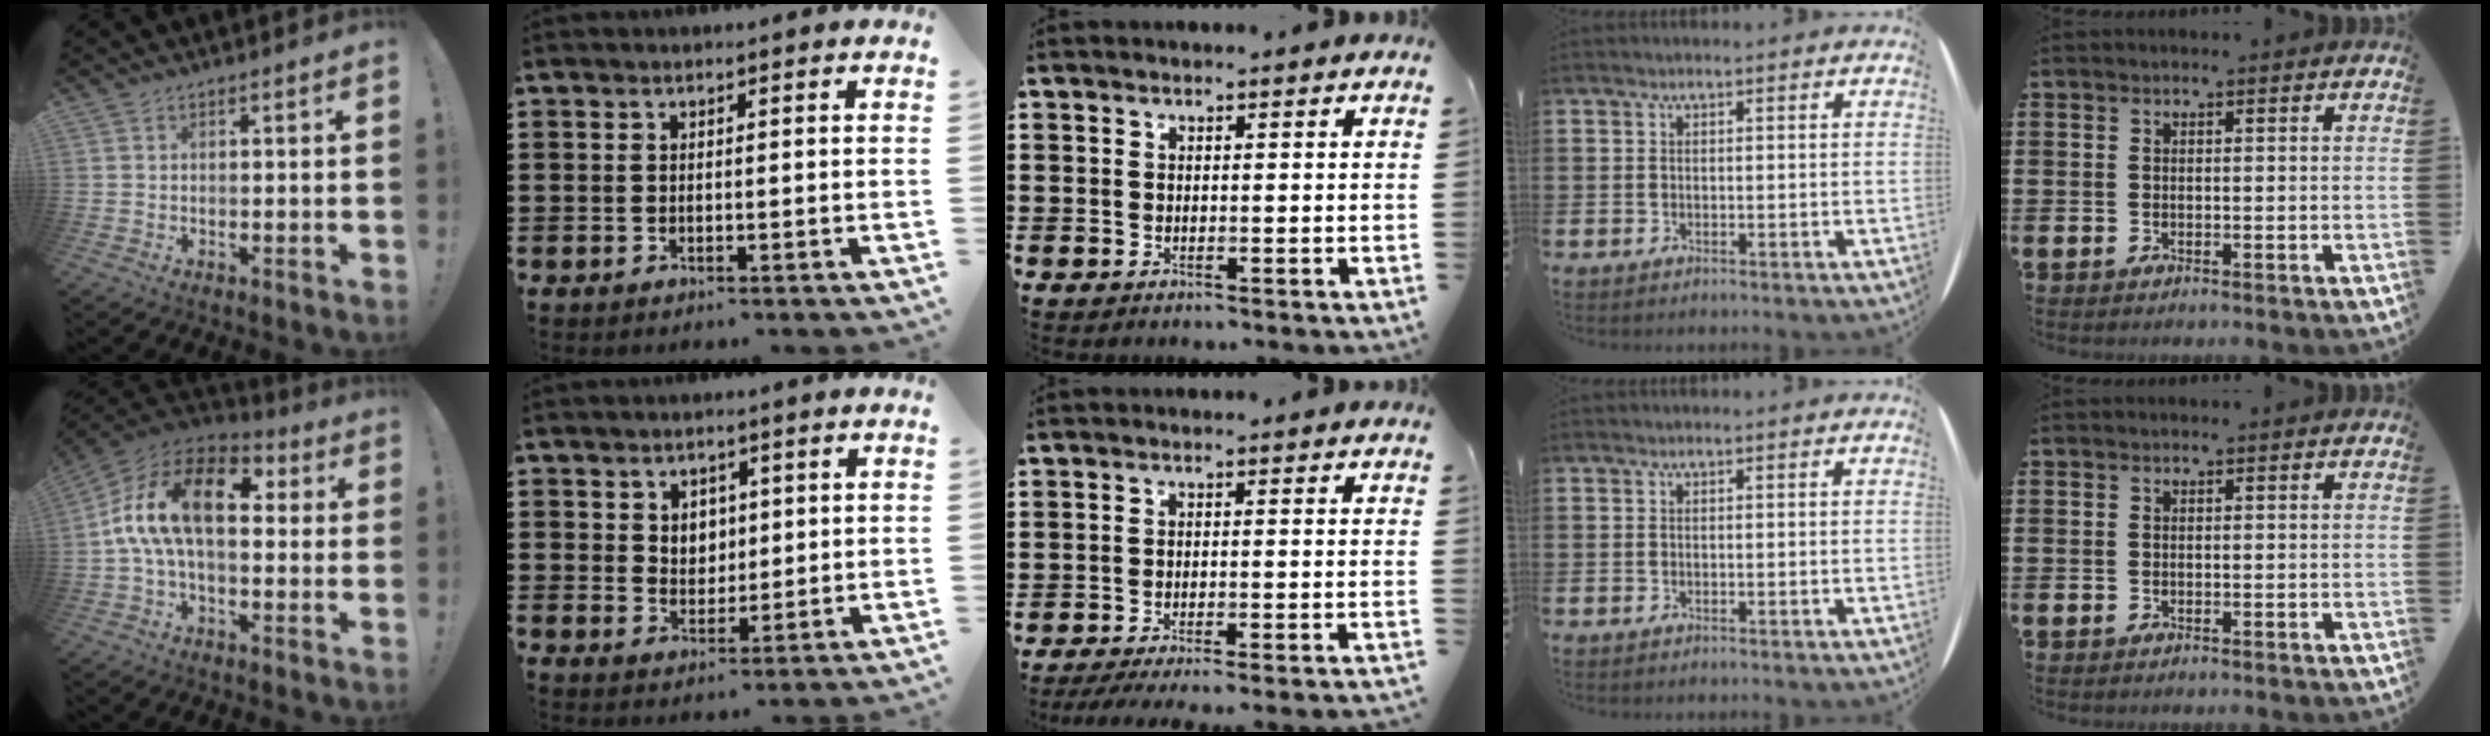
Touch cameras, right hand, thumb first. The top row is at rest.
{"thumb": {"total": 19.0, "force": [3.7, 9.6, 15.9], "torque": [-0.288, 0.000, 0.060]}, "index": {"total": 3.6, "force": [1.8, 3.0, 1.0], "torque": [-0.024, 0.006, 0.031]}, "middle": {"total": 3.7, "force": [-3.4, -0.4, 1.3], "torque": [-0.020, -0.004, -0.069]}}